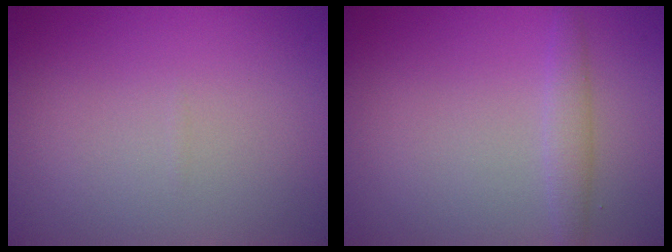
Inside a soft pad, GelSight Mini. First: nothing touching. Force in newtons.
{"total": 1.7, "press": 1.7, "slide": 0.1}